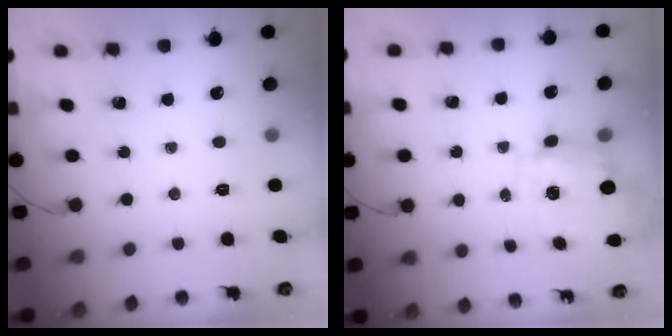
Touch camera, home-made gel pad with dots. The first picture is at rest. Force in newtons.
{"total": 2.9, "press": 2.7, "slide": 1.1}